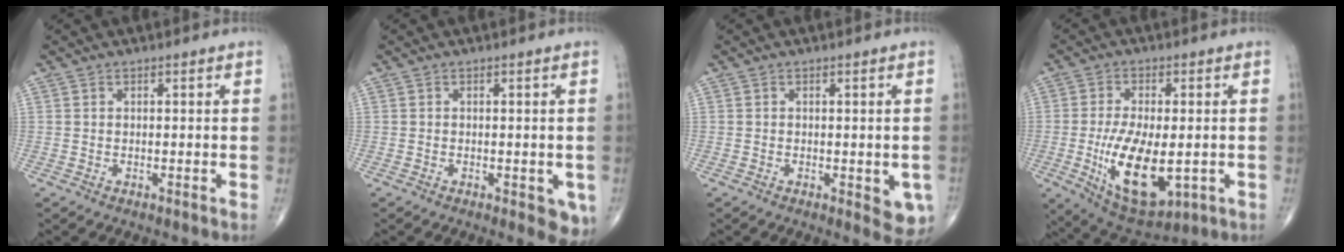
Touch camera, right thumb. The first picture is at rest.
{"total": 4.4, "force": [-1.5, 1.9, 3.7], "torque": [-0.022, -0.005, -0.017]}
{"total": 5.0, "force": [-1.3, 2.1, 4.4], "torque": [-0.031, -0.006, -0.013]}
{"total": 15.0, "force": [-2.9, 7.1, 13.0], "torque": [-0.219, -0.016, -0.029]}